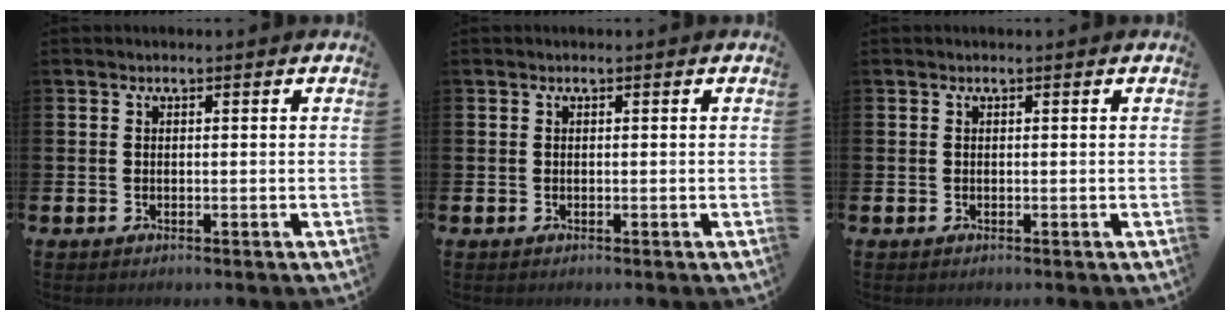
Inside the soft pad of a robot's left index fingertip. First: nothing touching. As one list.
[{"total": 0.0}, {"total": 0.0}]